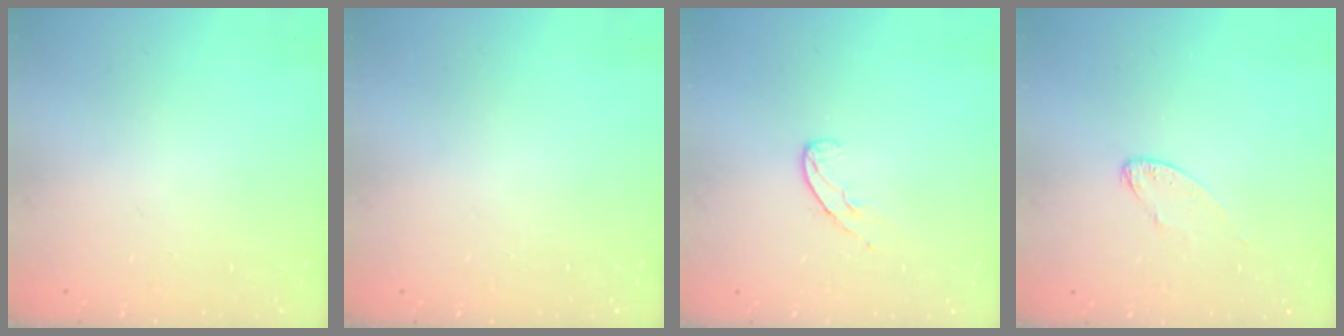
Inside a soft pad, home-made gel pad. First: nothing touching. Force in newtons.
{"total": 0.0}
{"total": 5.8, "press": 5.8, "slide": 0.4}
{"total": 5.1, "press": 5.1, "slide": 0.4}